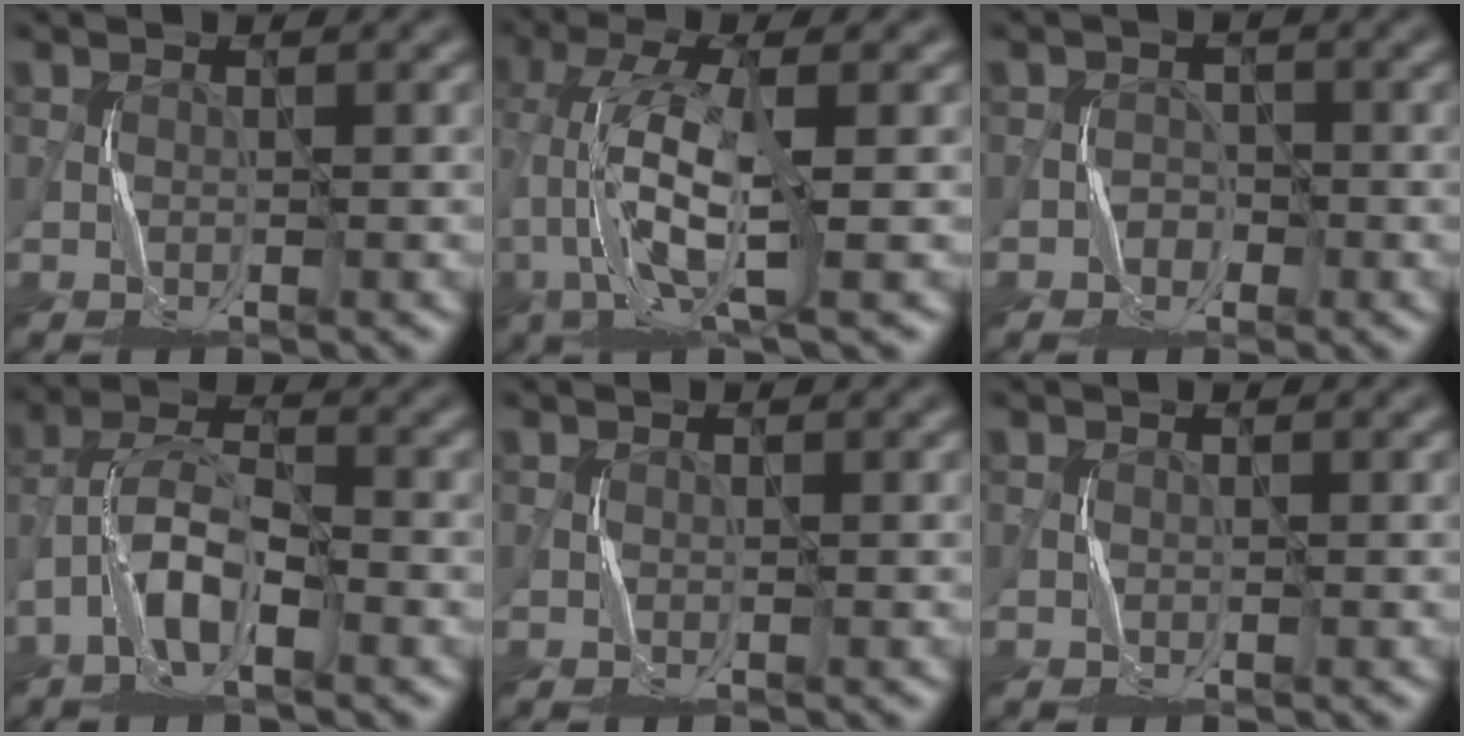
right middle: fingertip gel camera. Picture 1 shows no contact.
{"total": 7.4, "force": [-0.8, 1.9, 7.1], "torque": [-0.156, 0.013, -0.018]}
{"total": 1.3, "force": [-0.7, 1.0, 0.3], "torque": [0.001, 0.005, -0.013]}
{"total": 5.6, "force": [-2.6, 2.1, 4.5], "torque": [-0.089, 0.012, -0.056]}
{"total": 0.0}
{"total": 0.0}